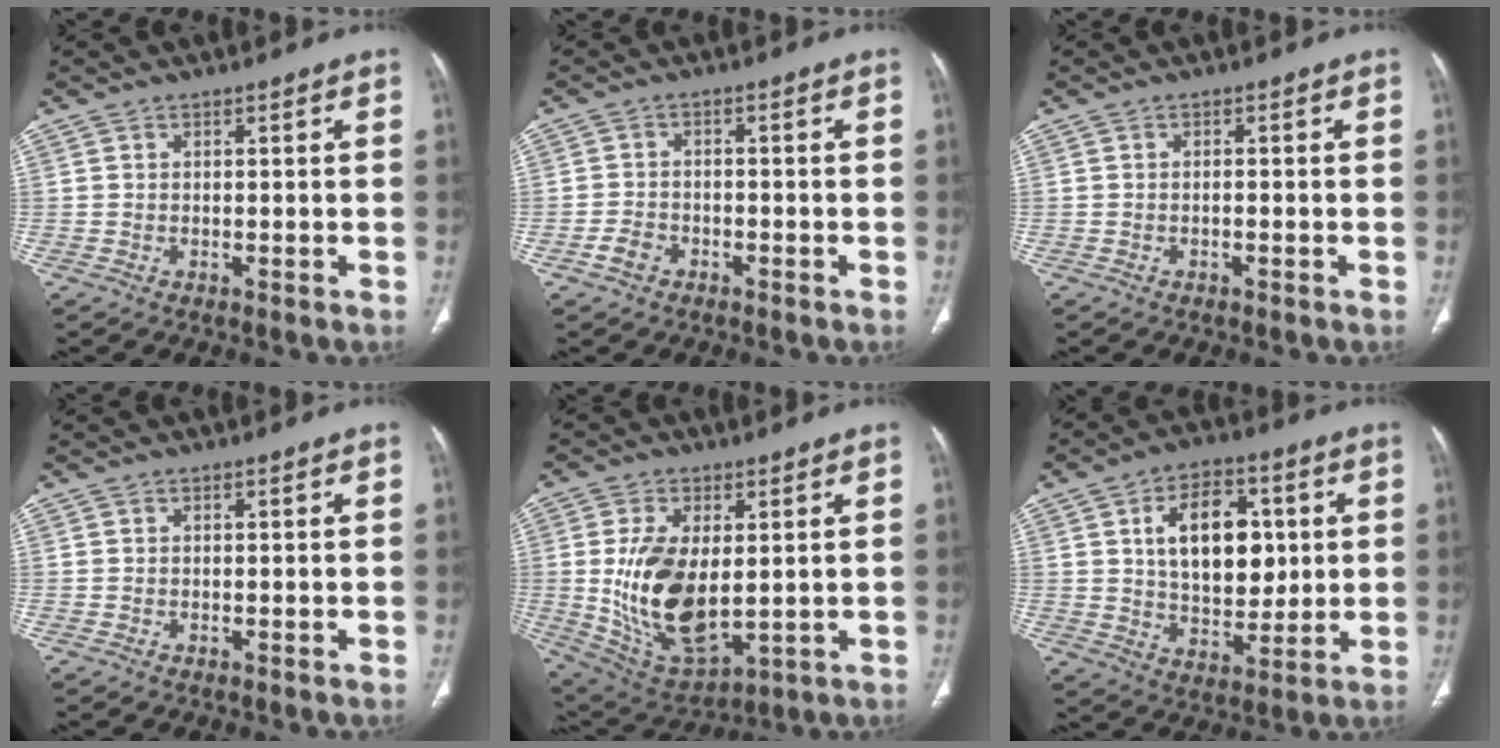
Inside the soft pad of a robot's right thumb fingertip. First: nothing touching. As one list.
[{"total": 3.4, "force": [-2.0, 2.3, 1.5], "torque": [-0.029, 0.017, -0.034]}, {"total": 0.7, "force": [-0.3, 0.2, 0.6], "torque": [-0.014, 0.006, -0.003]}, {"total": 0.0}, {"total": 16.6, "force": [0.5, 8.9, 13.9], "torque": [-0.254, -0.017, 0.032]}, {"total": 16.2, "force": [3.2, 10.1, 12.2], "torque": [-0.147, -0.007, 0.056]}]